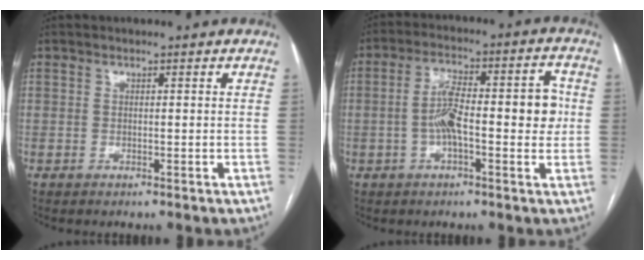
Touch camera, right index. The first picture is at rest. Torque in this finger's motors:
{"motor_torque": [0.40, -0.05, 0.42, 0.11]}